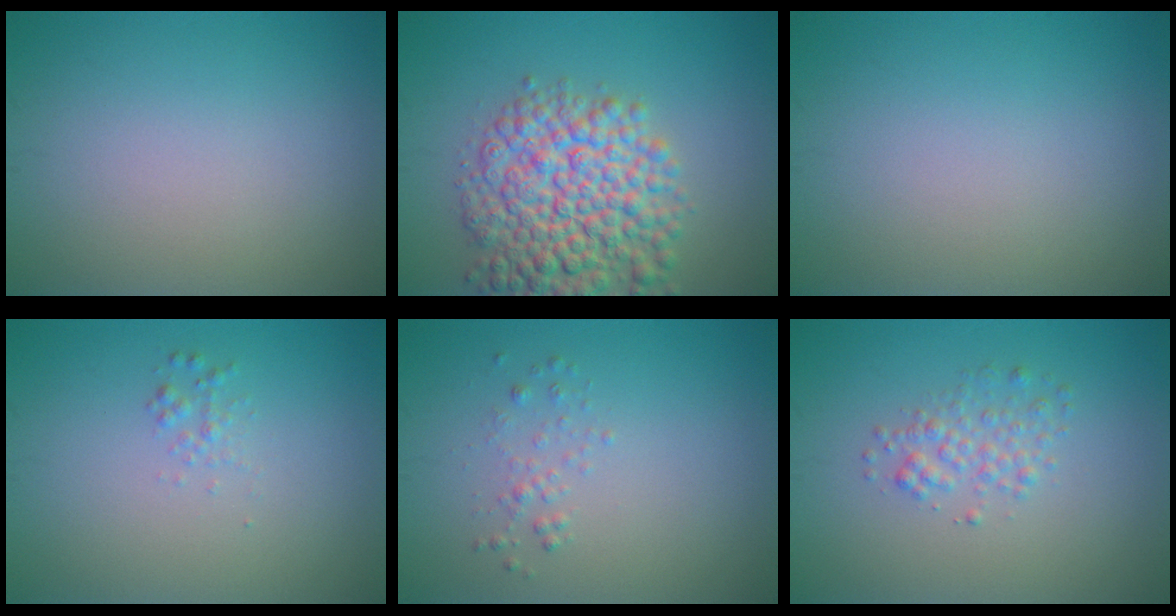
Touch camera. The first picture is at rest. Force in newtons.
{"total": 9.0, "press": 9.0, "slide": 0.3}
{"total": 0.0}
{"total": 0.9, "press": 0.9, "slide": 0.1}
{"total": 1.0, "press": 1.0, "slide": 0.0}
{"total": 2.0, "press": 2.0, "slide": 0.1}